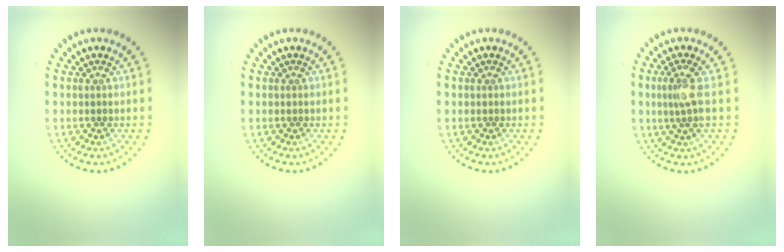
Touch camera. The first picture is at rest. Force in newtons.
{"total": 0.0}
{"total": 0.0}
{"total": 2.1, "press": 1.7, "slide": 1.3}